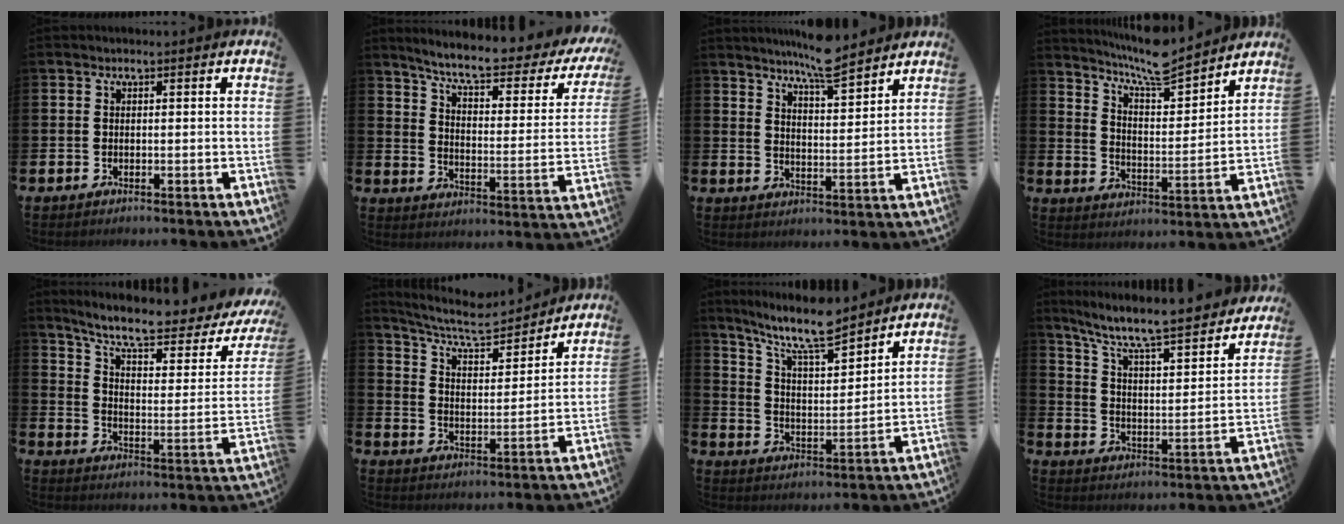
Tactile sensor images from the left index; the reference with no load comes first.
{"total": 7.1, "force": [5.9, 1.2, 3.7], "torque": [-0.089, -0.045, 0.092]}
{"total": 7.1, "force": [6.8, 0.3, 2.0], "torque": [-0.047, -0.040, 0.121]}
{"total": 8.3, "force": [7.9, 0.8, 2.4], "torque": [-0.073, -0.054, 0.142]}
{"total": 9.2, "force": [7.4, 2.0, 5.1], "torque": [-0.113, -0.051, 0.119]}
{"total": 7.9, "force": [7.2, 1.8, 2.6], "torque": [-0.080, -0.048, 0.125]}
{"total": 9.9, "force": [8.8, 1.5, 4.3], "torque": [-0.110, -0.052, 0.157]}
{"total": 8.2, "force": [7.1, 1.2, 3.9], "torque": [-0.100, -0.060, 0.113]}